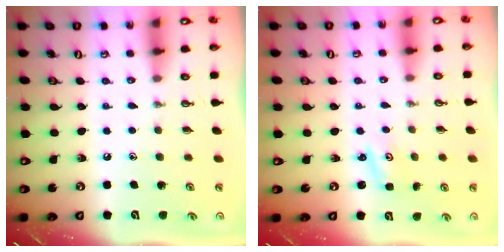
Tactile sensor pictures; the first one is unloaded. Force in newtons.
{"total": 1.5, "press": 1.5, "slide": 0.2}